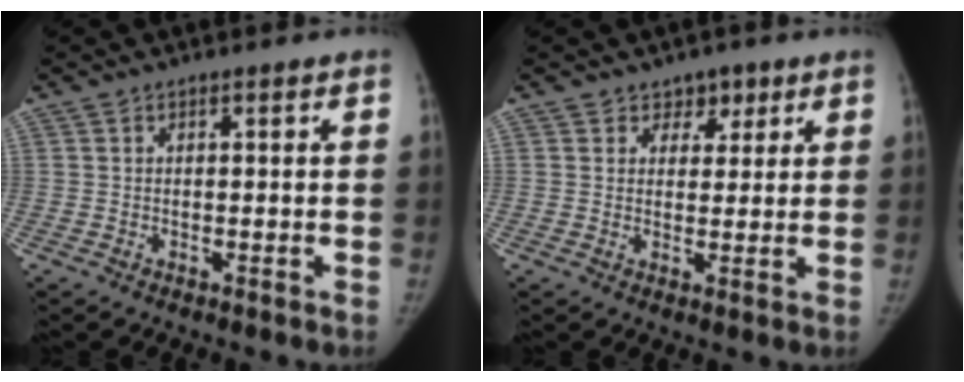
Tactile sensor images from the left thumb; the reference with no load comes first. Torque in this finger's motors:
{"motor_torque": [-0.03, -0.06, 0.03, 0.02, -0.02]}